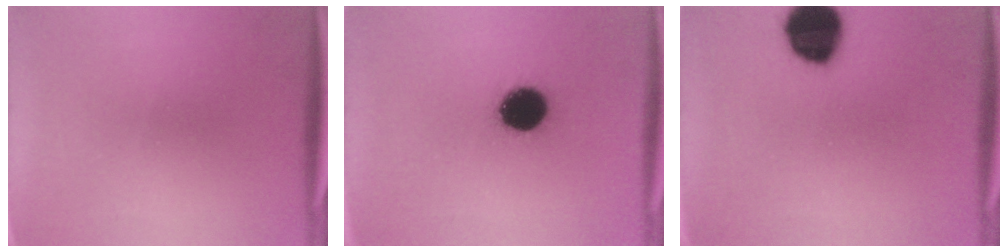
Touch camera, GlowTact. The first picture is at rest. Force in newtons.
{"total": 11.1}
{"total": 14.2}